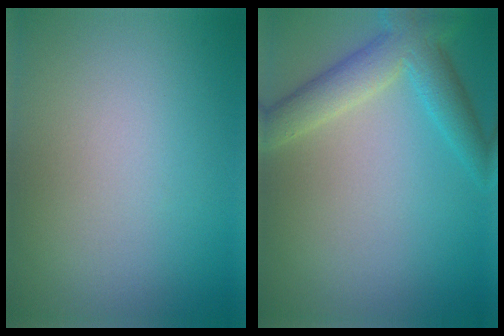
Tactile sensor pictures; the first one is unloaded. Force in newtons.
{"total": 4.8, "press": 4.8, "slide": 0.2}